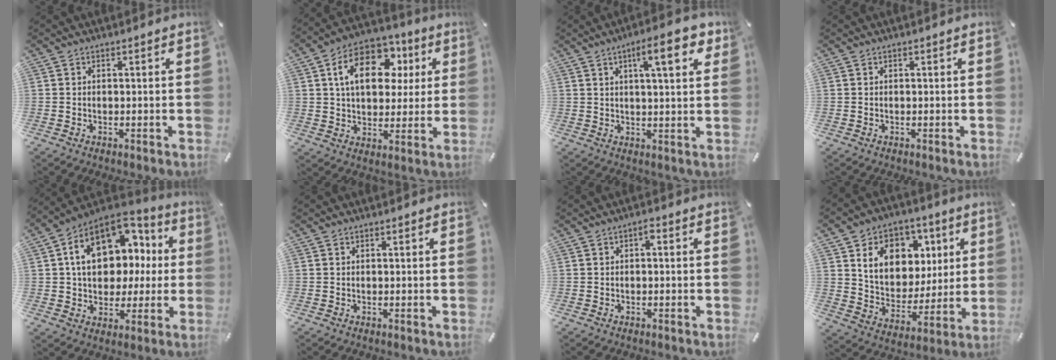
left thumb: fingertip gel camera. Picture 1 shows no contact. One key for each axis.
{"total": 15.4, "fx": 4.9, "fy": 10.6, "fz": 10.0, "tx": -0.172, "ty": 0.003, "tz": 0.087}
{"total": 11.2, "fx": 5.1, "fy": 2.8, "fz": 9.5, "tx": -0.143, "ty": -0.012, "tz": 0.075}
{"total": 0.0}
{"total": 18.2, "fx": 4.8, "fy": 13.1, "fz": 11.6, "tx": -0.185, "ty": -0.020, "tz": 0.086}
{"total": 0.0}
{"total": 1.5, "fx": -0.3, "fy": 0.6, "fz": 1.3, "tx": -0.028, "ty": 0.007, "tz": -0.008}
{"total": 14.1, "fx": 5.6, "fy": 11.5, "fz": 5.9, "tx": -0.096, "ty": -0.024, "tz": 0.109}